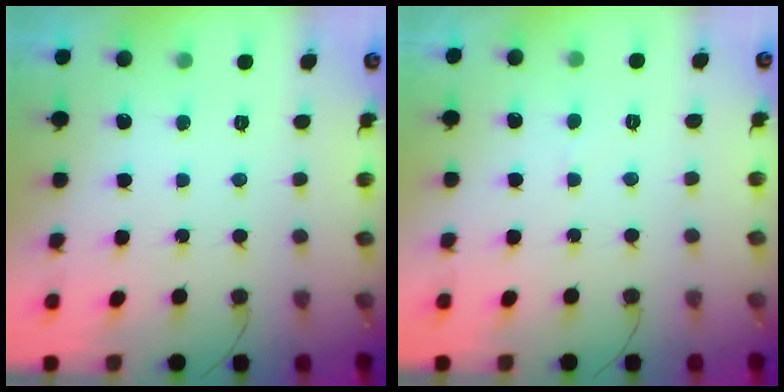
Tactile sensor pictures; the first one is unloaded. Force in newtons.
{"total": 2.8, "press": 2.8, "slide": 0.3}